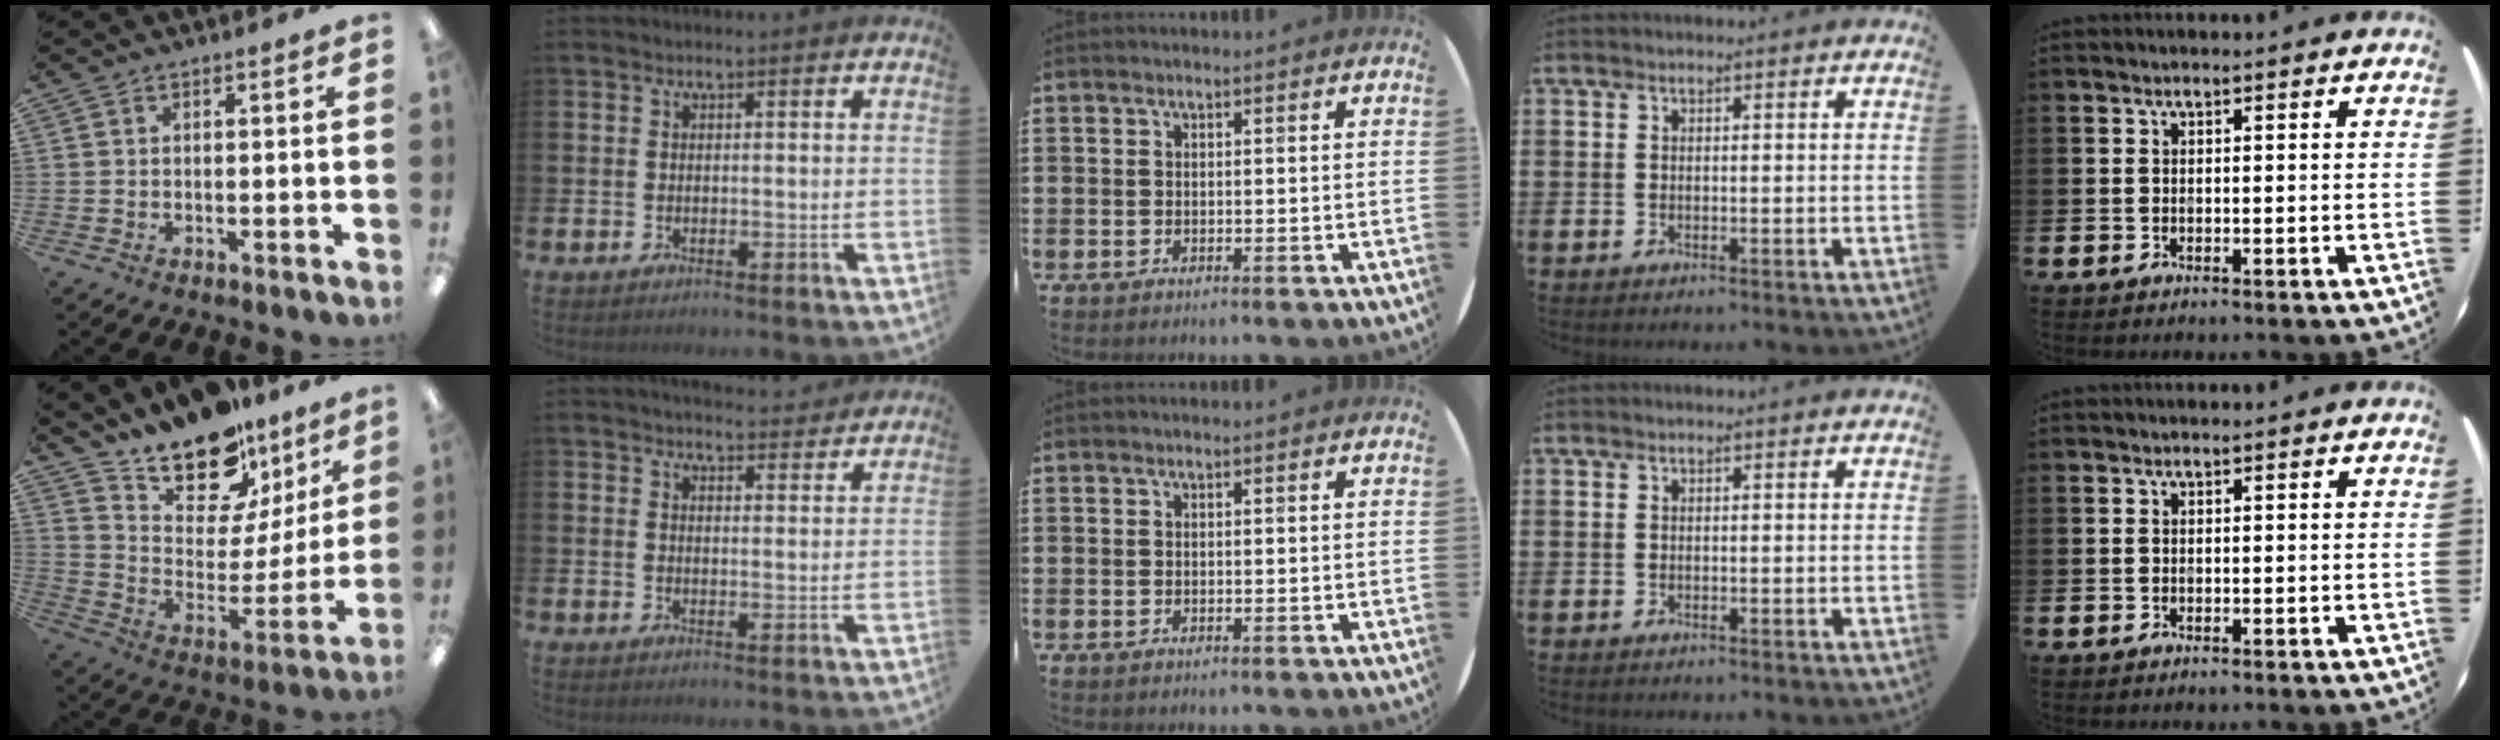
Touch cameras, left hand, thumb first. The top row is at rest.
{"thumb": {"total": 16.8, "force": [13.3, 8.1, 6.2], "torque": [-0.097, -0.099, 0.239]}, "index": {"total": 4.0, "force": [4.0, 0.5, 0.2], "torque": [-0.003, -0.024, 0.071]}}